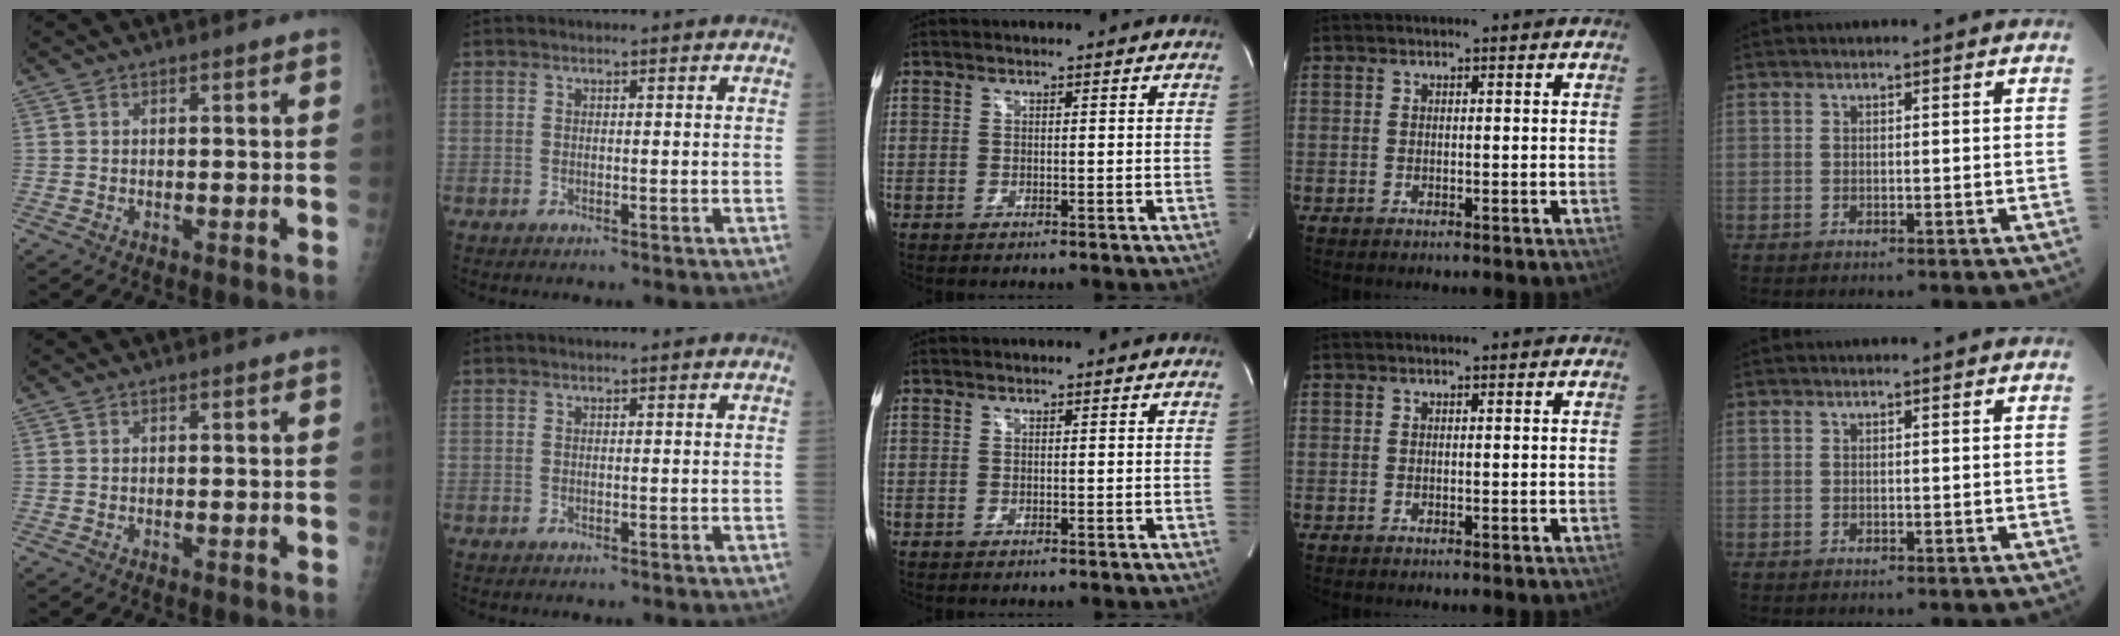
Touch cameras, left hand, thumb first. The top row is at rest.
{}